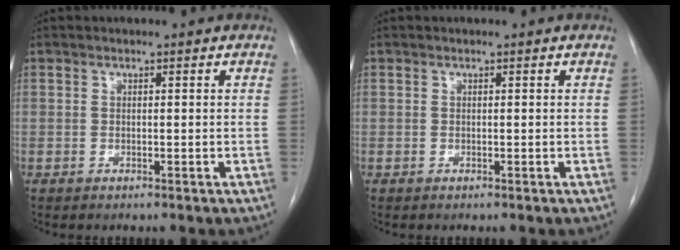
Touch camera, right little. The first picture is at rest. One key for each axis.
{"total": 0.0}